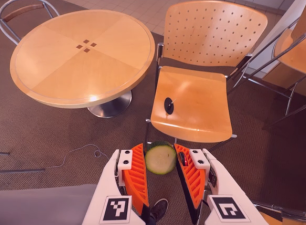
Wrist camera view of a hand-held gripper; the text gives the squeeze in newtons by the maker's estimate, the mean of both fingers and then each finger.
{"total": 8.4, "left": 7.7, "right": 9.1}